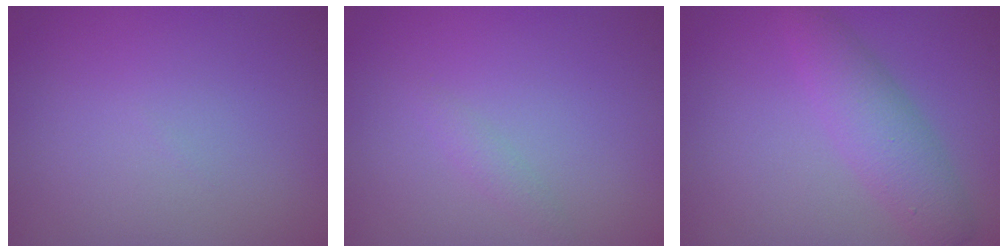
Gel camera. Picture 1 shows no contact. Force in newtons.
{"total": 0.9, "press": 0.9, "slide": 0.0}
{"total": 3.7, "press": 3.7, "slide": 0.0}